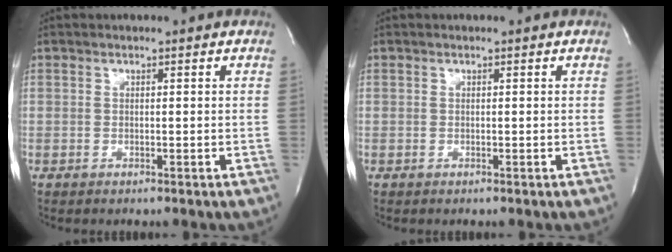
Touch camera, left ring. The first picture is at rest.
{"total": 0.0}